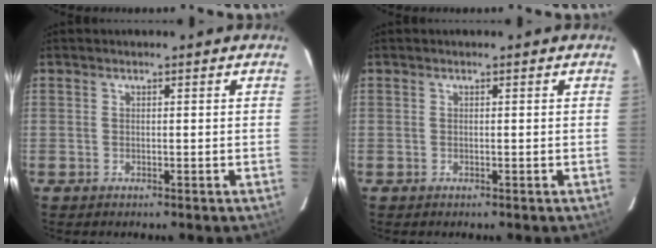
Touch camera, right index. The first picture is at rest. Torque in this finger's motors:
{"motor_torque": [0.13, -0.03, 0.12, 0.01]}